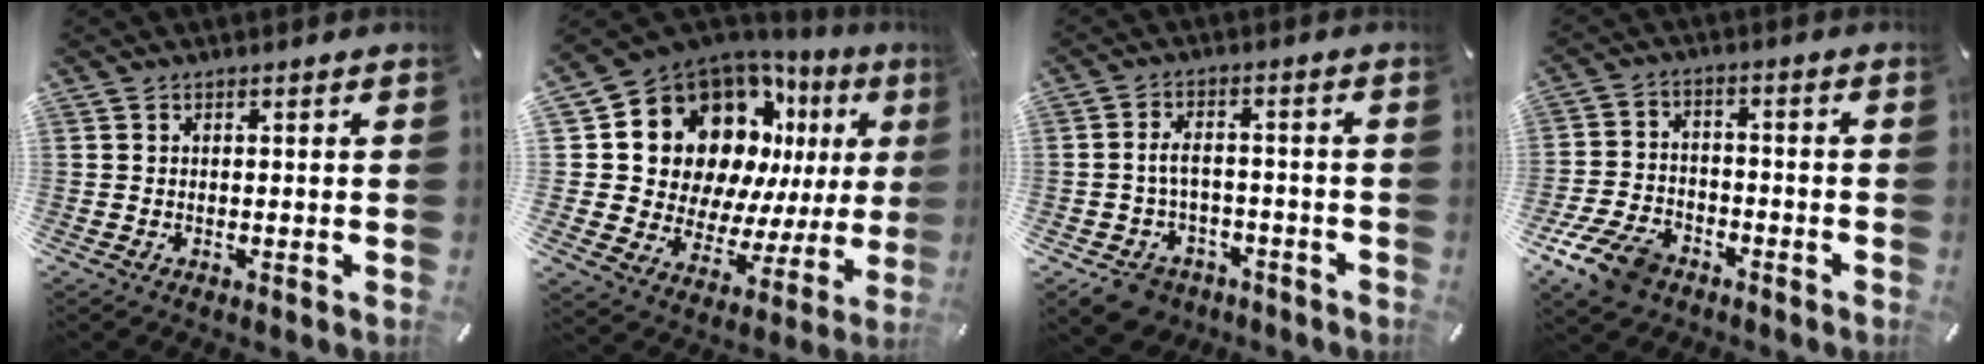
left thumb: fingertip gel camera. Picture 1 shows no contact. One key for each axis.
{"total": 18.2, "fx": 9.2, "fy": 13.1, "fz": 8.7, "tx": -0.135, "ty": -0.086, "tz": 0.182}
{"total": 7.3, "fx": -2.6, "fy": 5.6, "fz": 3.9, "tx": -0.080, "ty": 0.027, "tz": -0.042}
{"total": 10.0, "fx": -6.2, "fy": 6.1, "fz": 4.9, "tx": -0.100, "ty": 0.035, "tz": -0.113}